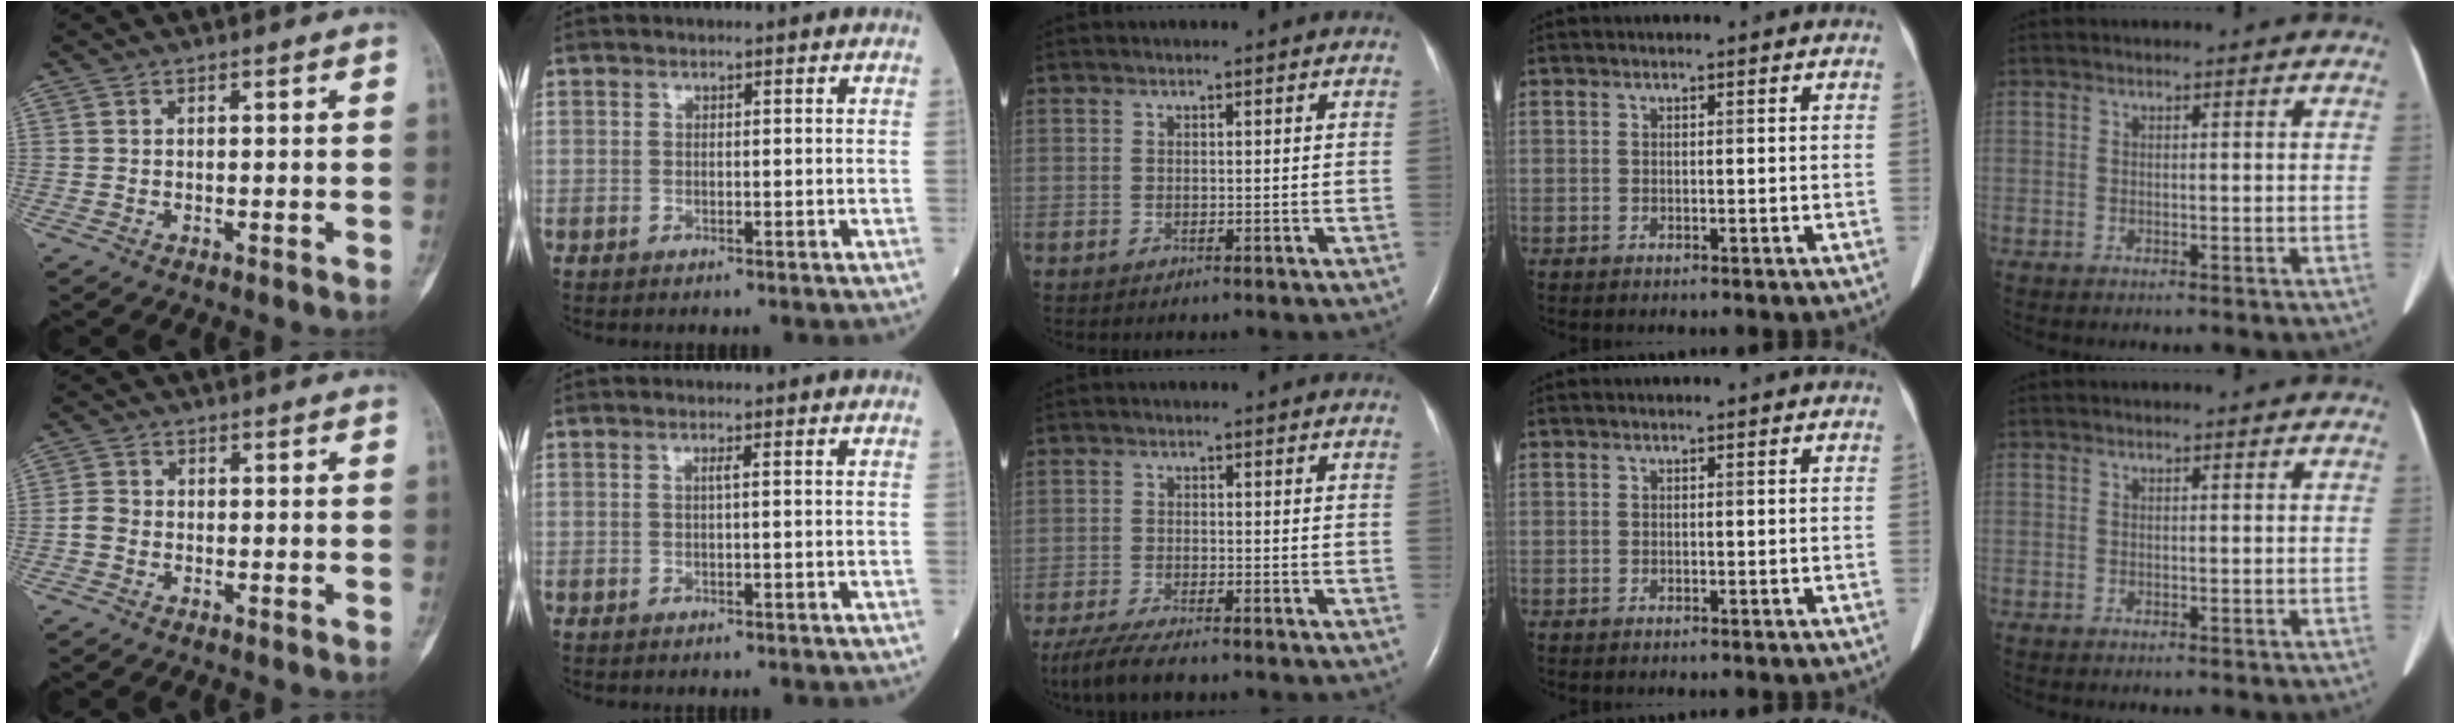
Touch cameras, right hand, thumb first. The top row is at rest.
{"thumb": {"total": 2.4, "force": [-0.8, 1.9, 1.2], "torque": [-0.019, 0.007, -0.021]}, "index": {"total": 0.6, "force": [0.1, -0.2, 0.5], "torque": [-0.011, -0.001, 0.003]}, "middle": {"total": 6.1, "force": [-4.9, 0.7, 3.6], "torque": [-0.072, -0.019, -0.086]}}